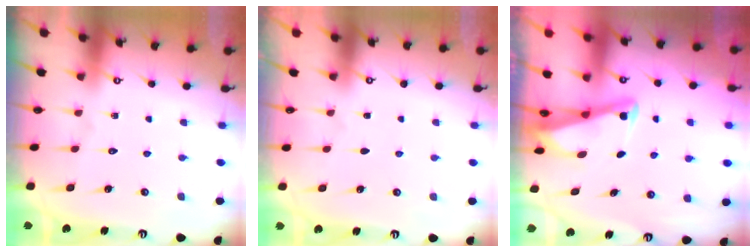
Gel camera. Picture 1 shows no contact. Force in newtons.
{"total": 0.9, "press": 0.9, "slide": 0.1}
{"total": 2.7, "press": 2.6, "slide": 0.3}